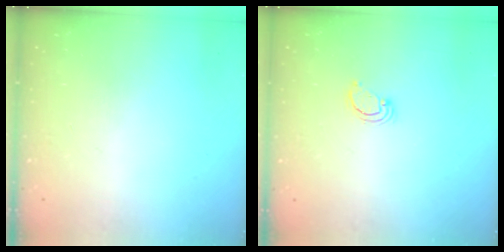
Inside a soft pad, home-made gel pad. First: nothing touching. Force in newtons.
{"total": 2.6, "press": 2.6, "slide": 0.2}